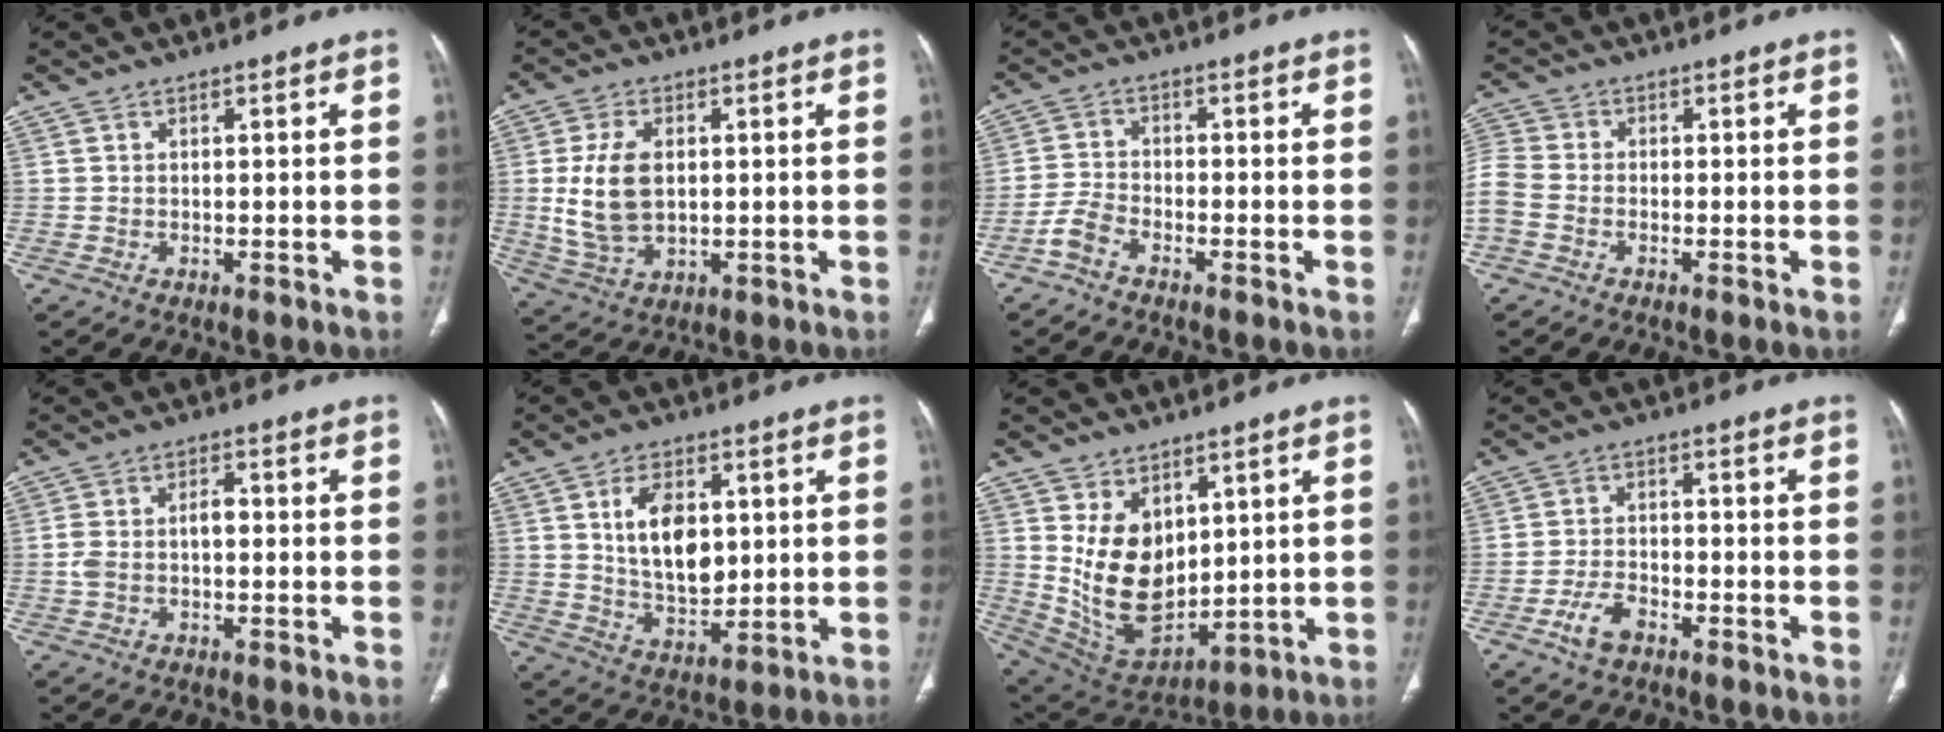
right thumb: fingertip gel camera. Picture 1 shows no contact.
{"total": 10.7, "force": [0.8, 6.5, 8.4], "torque": [-0.166, -0.005, 0.027]}
{"total": 3.5, "force": [-2.7, 1.2, 1.8], "torque": [-0.042, 0.015, -0.059]}
{"total": 7.1, "force": [-2.3, 5.0, 4.4], "torque": [-0.117, 0.012, -0.054]}
{"total": 4.3, "force": [-0.5, 2.4, 3.5], "torque": [-0.079, 0.022, -0.010]}
{"total": 11.4, "force": [2.5, 6.9, 8.7], "torque": [-0.125, -0.018, 0.052]}
{"total": 14.9, "force": [3.4, 10.0, 10.5], "torque": [-0.143, -0.031, 0.095]}
{"total": 4.8, "force": [-3.0, 2.4, 3.0], "torque": [-0.058, 0.020, -0.055]}